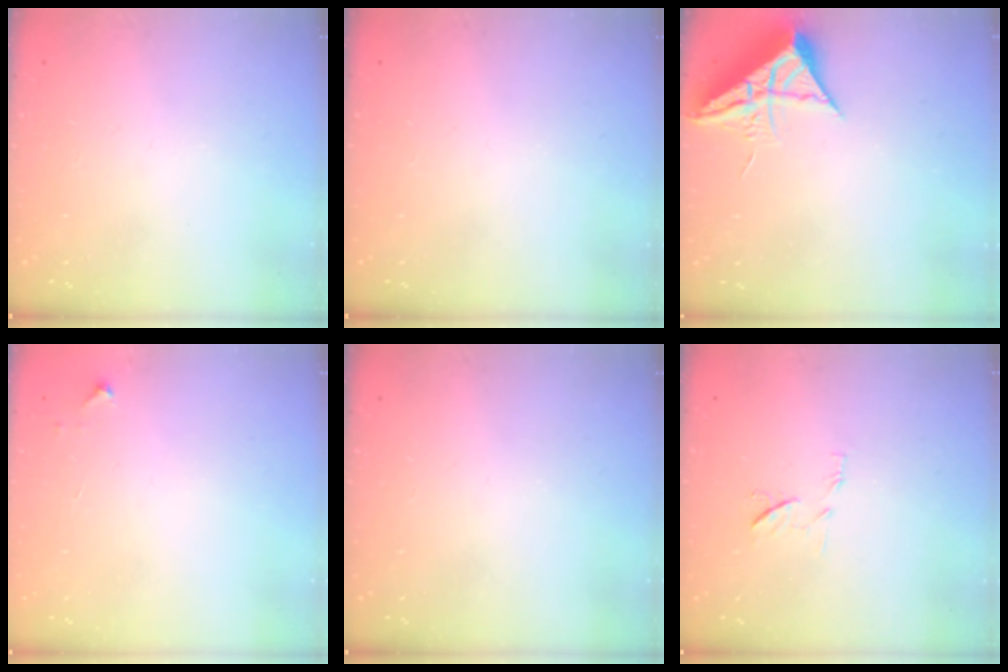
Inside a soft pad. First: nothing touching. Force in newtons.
{"total": 0.0}
{"total": 10.0, "press": 9.9, "slide": 0.8}
{"total": 3.3, "press": 3.2, "slide": 0.4}
{"total": 0.0}
{"total": 6.5, "press": 6.5, "slide": 0.7}